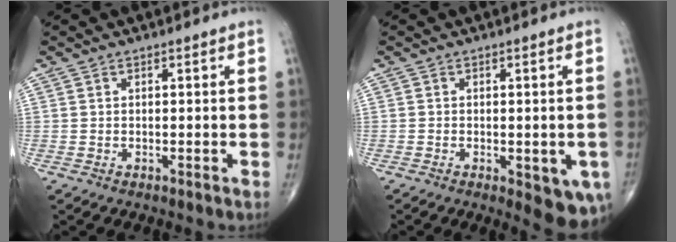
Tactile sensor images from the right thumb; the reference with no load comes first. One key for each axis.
{"total": 7.9, "fx": -2.7, "fy": 3.1, "fz": 6.8, "tx": -0.067, "ty": -0.007, "tz": -0.029}